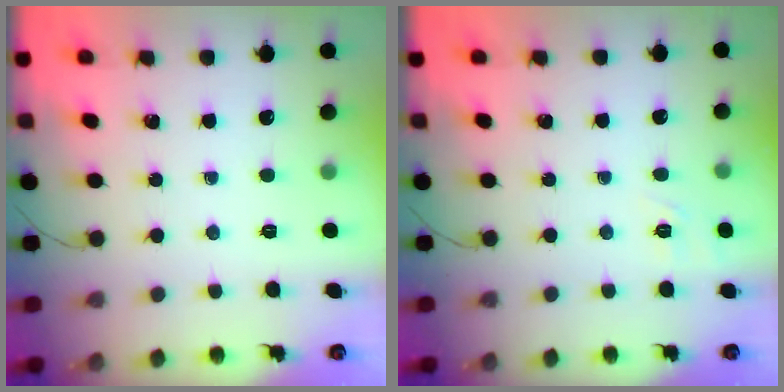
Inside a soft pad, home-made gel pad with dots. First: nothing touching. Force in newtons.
{"total": 1.6, "press": 0.2, "slide": 1.6}